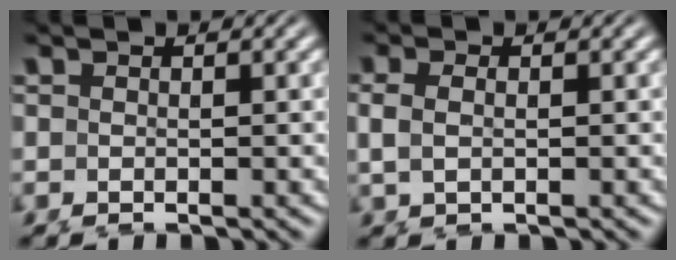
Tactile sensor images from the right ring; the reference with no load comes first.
{"total": 2.0, "force": [0.6, 1.1, 1.5], "torque": [-0.038, 0.001, 0.013]}